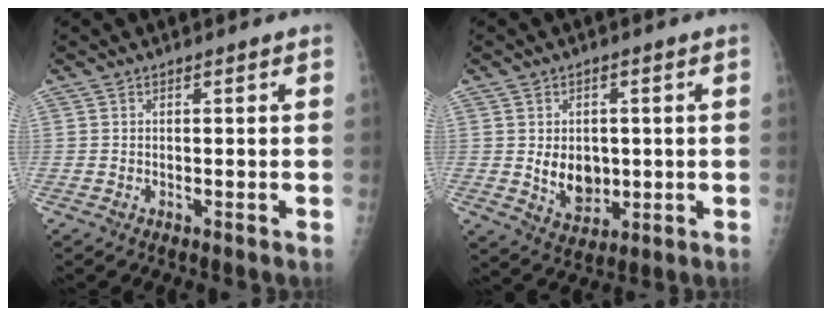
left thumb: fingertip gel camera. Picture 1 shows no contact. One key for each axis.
{"total": 7.5, "fx": 0.1, "fy": 5.7, "fz": 4.8, "tx": -0.046, "ty": -0.010, "tz": 0.017}